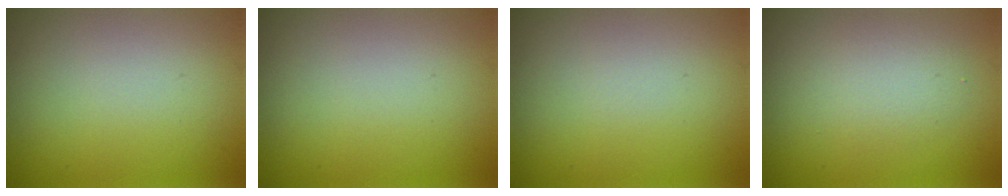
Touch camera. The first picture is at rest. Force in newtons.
{"total": 0.0}
{"total": 0.0}
{"total": 2.5, "press": 2.5, "slide": 0.1}